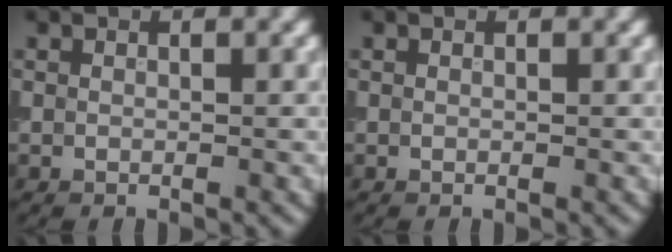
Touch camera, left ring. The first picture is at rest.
{"total": 0.0}